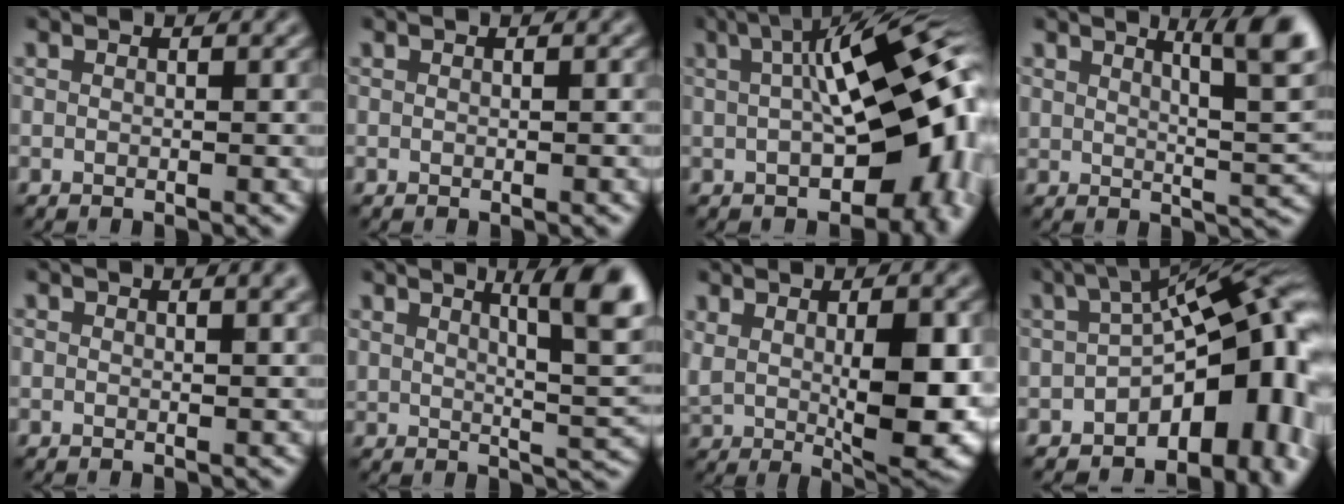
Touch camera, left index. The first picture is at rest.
{"total": 0.0}
{"total": 15.1, "force": [0.3, 7.2, 13.3], "torque": [-0.159, 0.004, 0.019]}
{"total": 6.3, "force": [3.5, 1.7, 4.9], "torque": [-0.058, 0.002, 0.059]}
{"total": 2.7, "force": [1.4, 1.1, 2.0], "torque": [-0.006, 0.004, 0.008]}
{"total": 7.7, "force": [3.9, 2.1, 6.3], "torque": [-0.074, 0.009, 0.063]}
{"total": 9.7, "force": [0.7, 3.5, 9.1], "torque": [-0.156, -0.022, 0.029]}
{"total": 13.7, "force": [-3.3, 7.0, 11.3], "torque": [-0.116, 0.009, -0.052]}